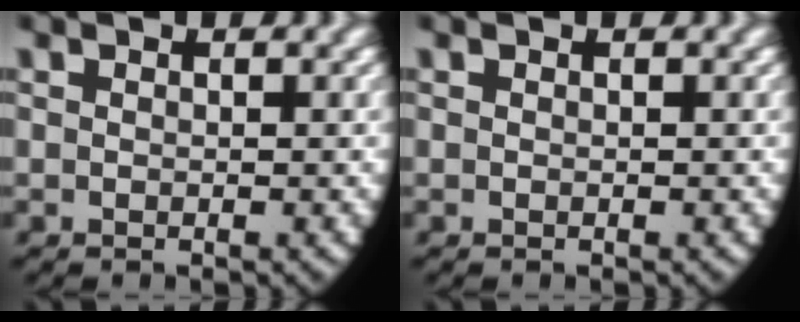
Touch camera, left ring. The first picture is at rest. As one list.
[{"total": 0.0}]